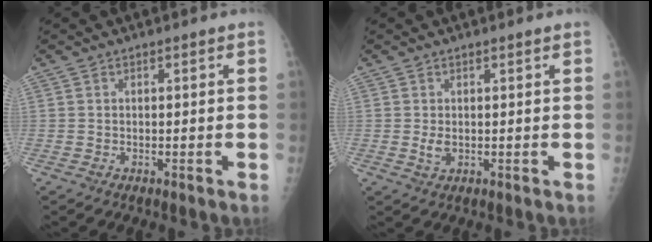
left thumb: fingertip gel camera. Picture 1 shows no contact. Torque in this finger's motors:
{"motor_torque": [-0.18, 0.21, 0.32, 0.05, 0.05]}